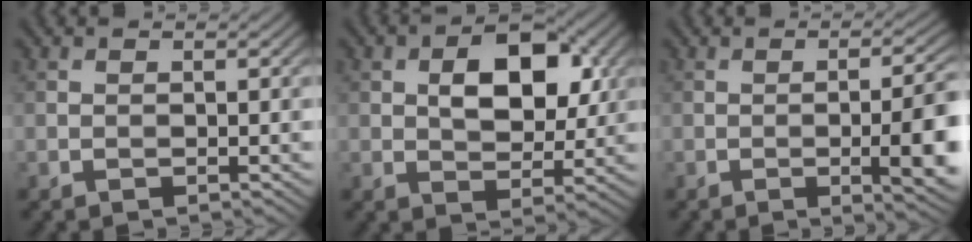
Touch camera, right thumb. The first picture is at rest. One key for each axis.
{"total": 8.3, "fx": 1.9, "fy": 4.9, "fz": 6.4, "tx": -0.094, "ty": 0.003, "tz": 0.027}
{"total": 8.9, "fx": -1.8, "fy": 2.4, "fz": 8.4, "tx": -0.113, "ty": -0.002, "tz": -0.021}